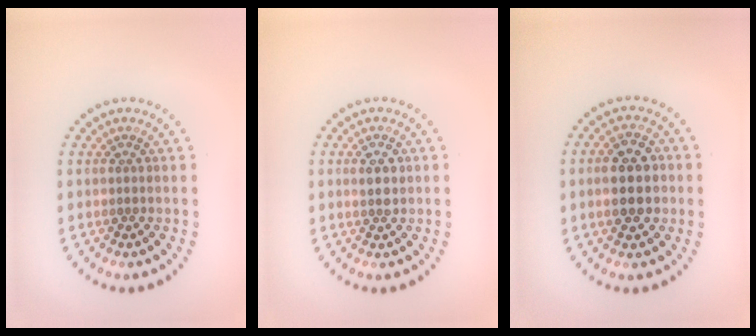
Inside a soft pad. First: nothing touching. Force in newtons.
{"total": 1.6, "press": 1.6, "slide": 0.3}
{"total": 4.9, "press": 4.9, "slide": 0.2}